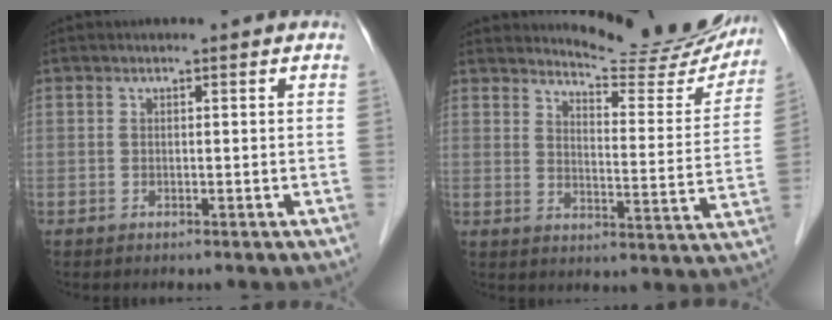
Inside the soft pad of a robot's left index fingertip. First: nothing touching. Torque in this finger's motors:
{"motor_torque": [0.87, -0.98, 0.31, 0.05]}